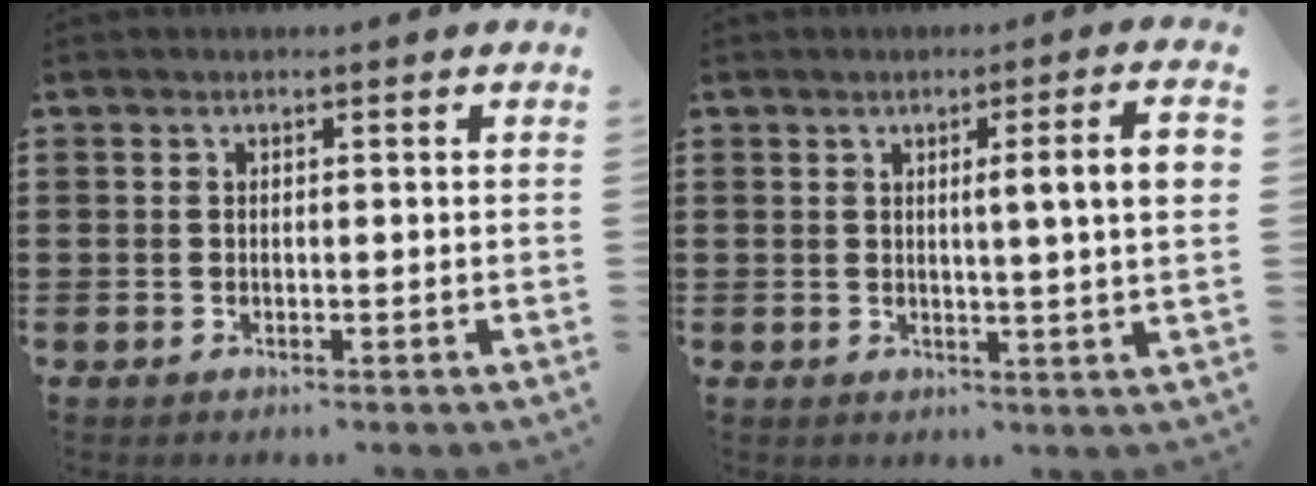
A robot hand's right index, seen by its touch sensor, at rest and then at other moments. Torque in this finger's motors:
{"motor_torque": [0.26, 0.05, 0.57, 0.06]}